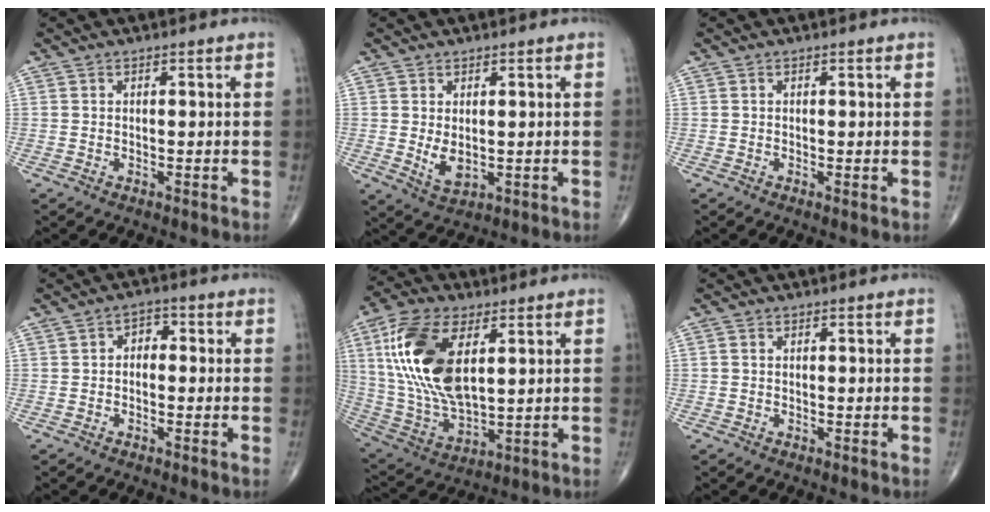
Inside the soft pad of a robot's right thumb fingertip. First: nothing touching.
{"total": 4.2, "force": [0.1, 2.4, 3.4], "torque": [-0.054, -0.012, 0.013]}
{"total": 0.6, "force": [0.0, 0.2, 0.5], "torque": [-0.012, -0.003, -0.002]}
{"total": 2.9, "force": [-0.1, 2.1, 2.0], "torque": [-0.007, 0.014, -0.014]}
{"total": 19.8, "force": [5.6, 10.0, 16.2], "torque": [-0.325, -0.017, 0.108]}
{"total": 0.5, "force": [0.0, 0.4, 0.3], "torque": [-0.004, 0.000, -0.004]}